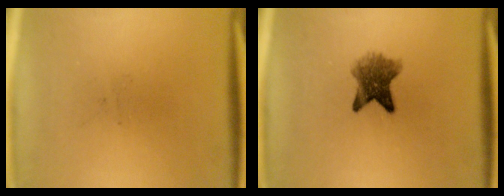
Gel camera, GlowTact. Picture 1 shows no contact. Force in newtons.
{"total": 6.0}